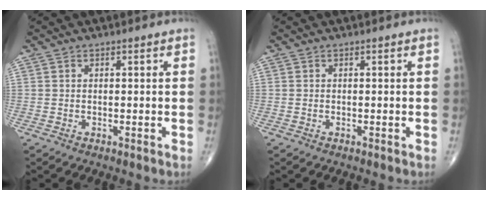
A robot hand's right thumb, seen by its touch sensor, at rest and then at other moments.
{"total": 0.0}